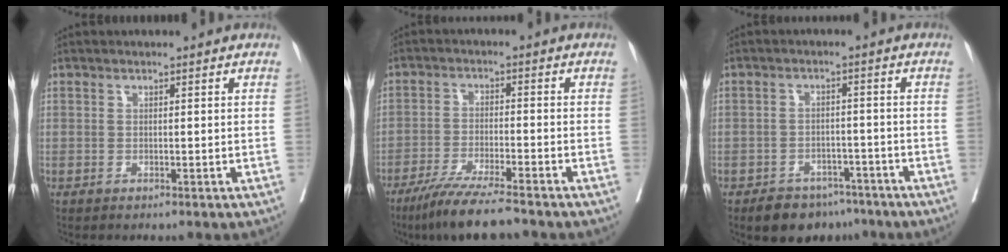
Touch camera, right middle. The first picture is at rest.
{"total": 8.9, "force": [-7.2, -0.1, 5.2], "torque": [-0.086, -0.027, -0.126]}
{"total": 6.9, "force": [-5.4, 3.9, 1.8], "torque": [-0.015, 0.008, -0.078]}